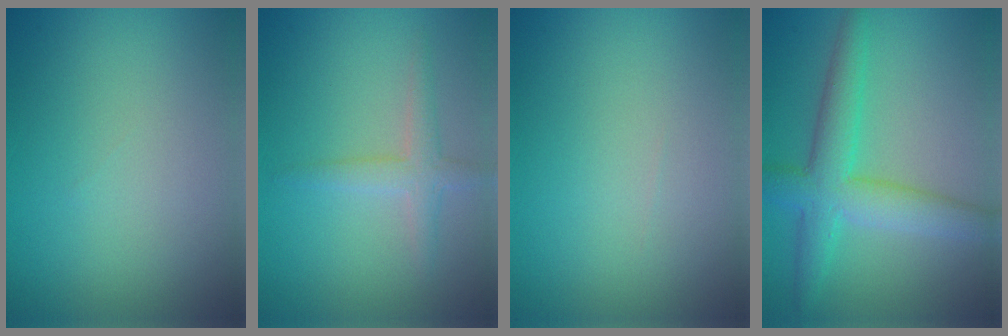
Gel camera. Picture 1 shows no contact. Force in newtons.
{"total": 2.2, "press": 2.2, "slide": 0.1}
{"total": 0.0}
{"total": 5.6, "press": 5.6, "slide": 0.3}